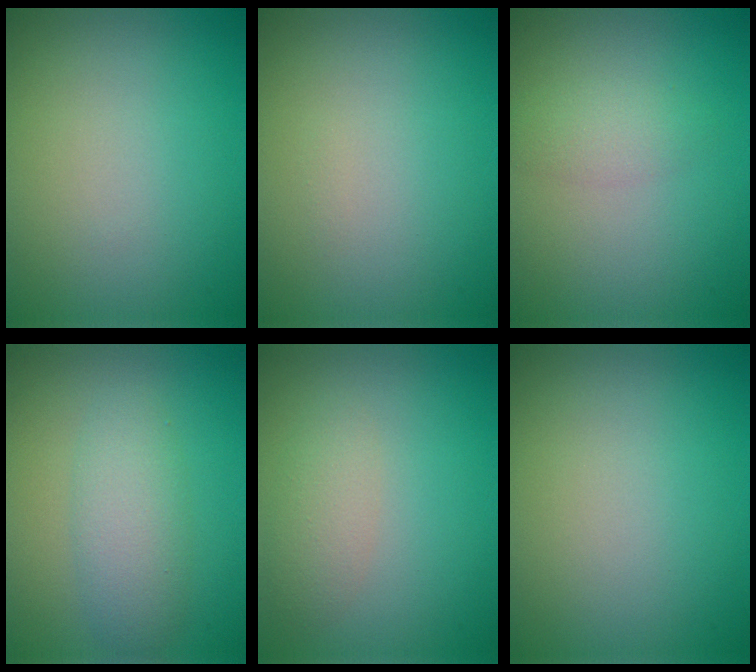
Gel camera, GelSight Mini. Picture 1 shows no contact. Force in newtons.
{"total": 0.0}
{"total": 1.8, "press": 1.8, "slide": 0.1}
{"total": 3.0, "press": 3.0, "slide": 0.1}
{"total": 2.0, "press": 2.0, "slide": 0.1}
{"total": 0.0}